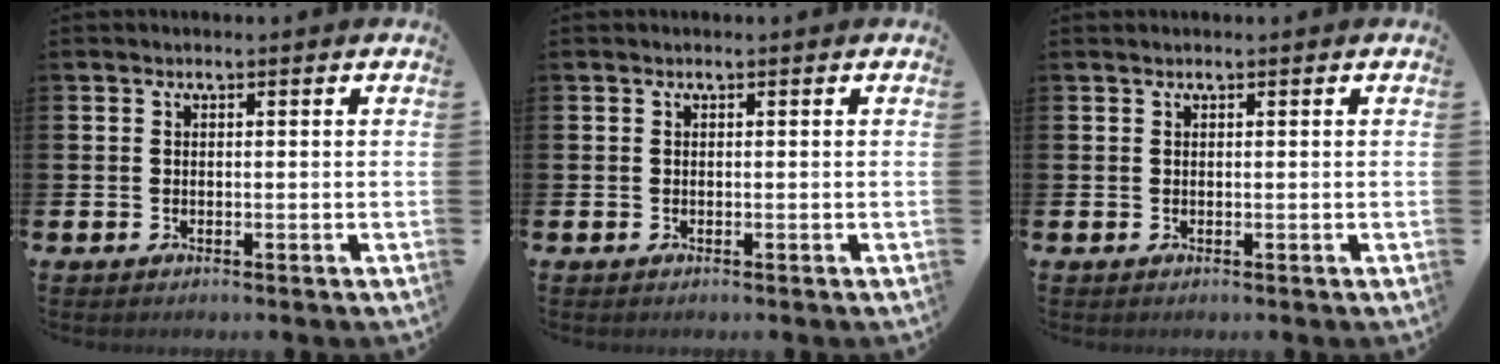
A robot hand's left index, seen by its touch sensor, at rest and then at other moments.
{"total": 0.0}
{"total": 0.0}